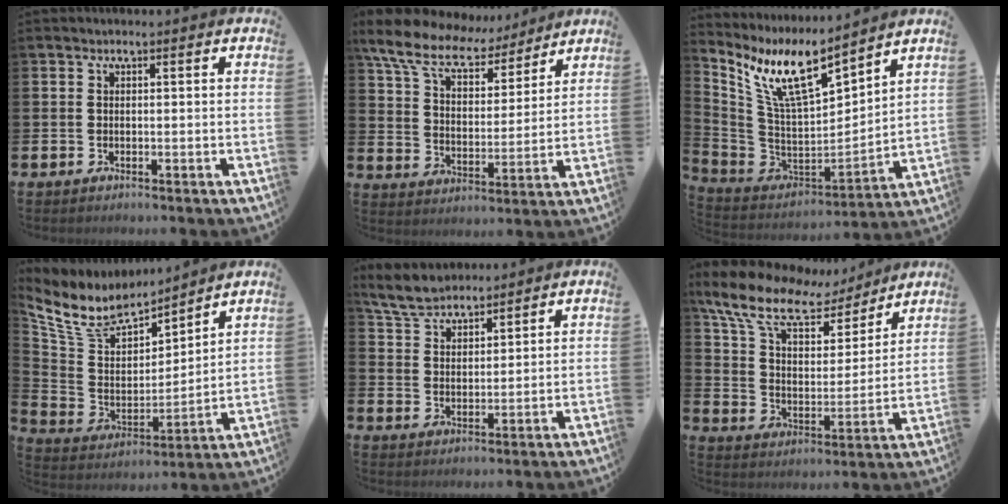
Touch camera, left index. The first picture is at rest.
{"total": 10.0, "force": [8.5, 3.6, 3.7], "torque": [-0.104, -0.052, 0.149]}
{"total": 11.0, "force": [8.2, 2.6, 6.7], "torque": [-0.160, -0.049, 0.145]}
{"total": 9.3, "force": [8.3, 3.5, 2.3], "torque": [-0.095, -0.059, 0.150]}
{"total": 6.1, "force": [5.7, 1.7, 1.3], "torque": [-0.048, -0.016, 0.107]}
{"total": 11.9, "force": [9.4, 5.1, 5.3], "torque": [-0.129, -0.057, 0.162]}